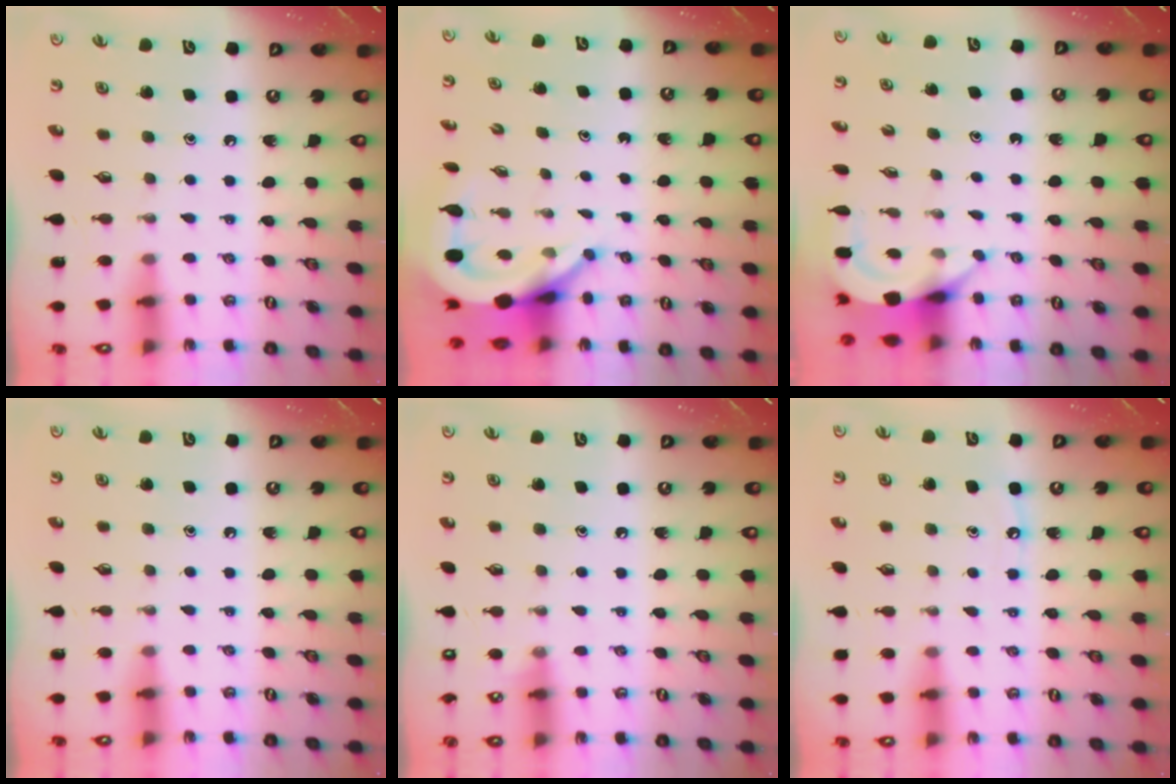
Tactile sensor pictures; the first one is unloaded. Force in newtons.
{"total": 8.2, "press": 8.1, "slide": 1.0}
{"total": 4.6, "press": 4.6, "slide": 0.3}
{"total": 0.0}
{"total": 2.9, "press": 2.9, "slide": 0.4}
{"total": 4.9, "press": 4.8, "slide": 0.6}